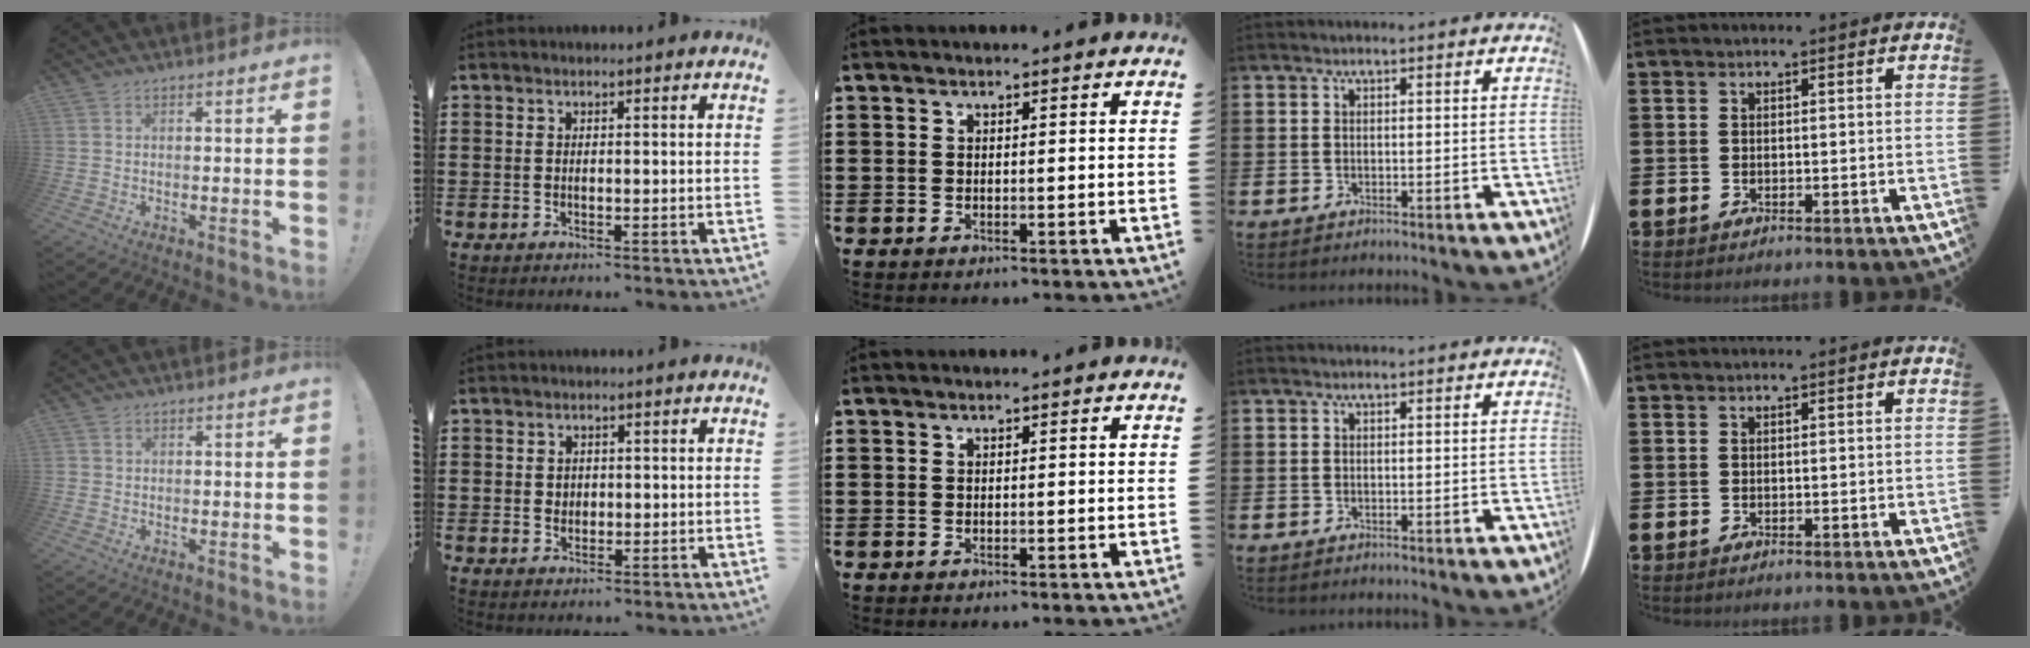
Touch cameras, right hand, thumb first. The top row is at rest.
{"thumb": {"total": 0.8, "force": [0.0, 0.8, 0.1], "torque": [-0.008, 0.004, 0.001]}, "index": {"total": 1.3, "force": [0.3, 1.2, 0.4], "torque": [-0.011, 0.007, 0.004]}}